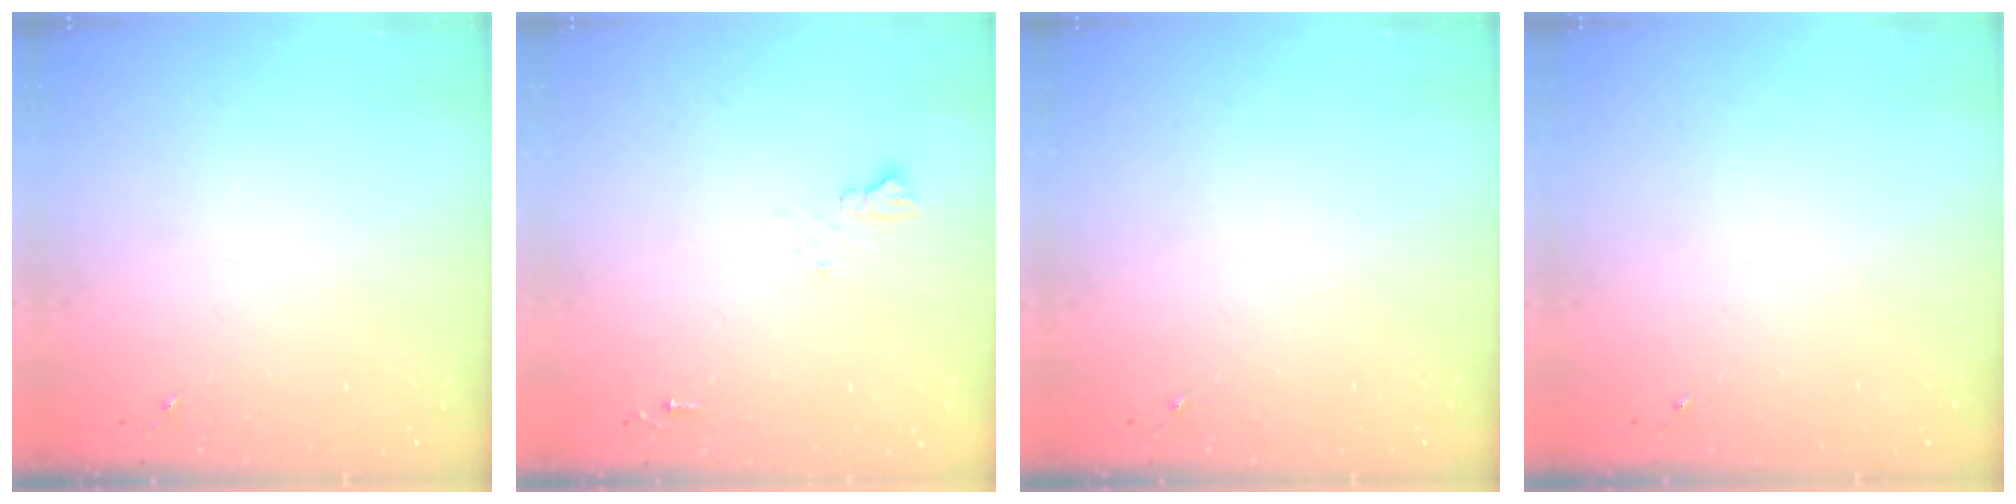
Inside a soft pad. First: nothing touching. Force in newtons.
{"total": 5.4, "press": 5.4, "slide": 0.7}
{"total": 0.0}
{"total": 0.0}